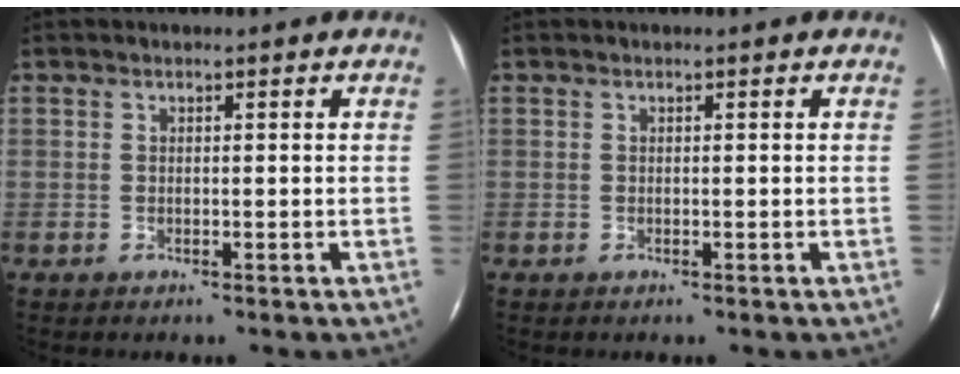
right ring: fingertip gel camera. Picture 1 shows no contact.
{"total": 0.0}